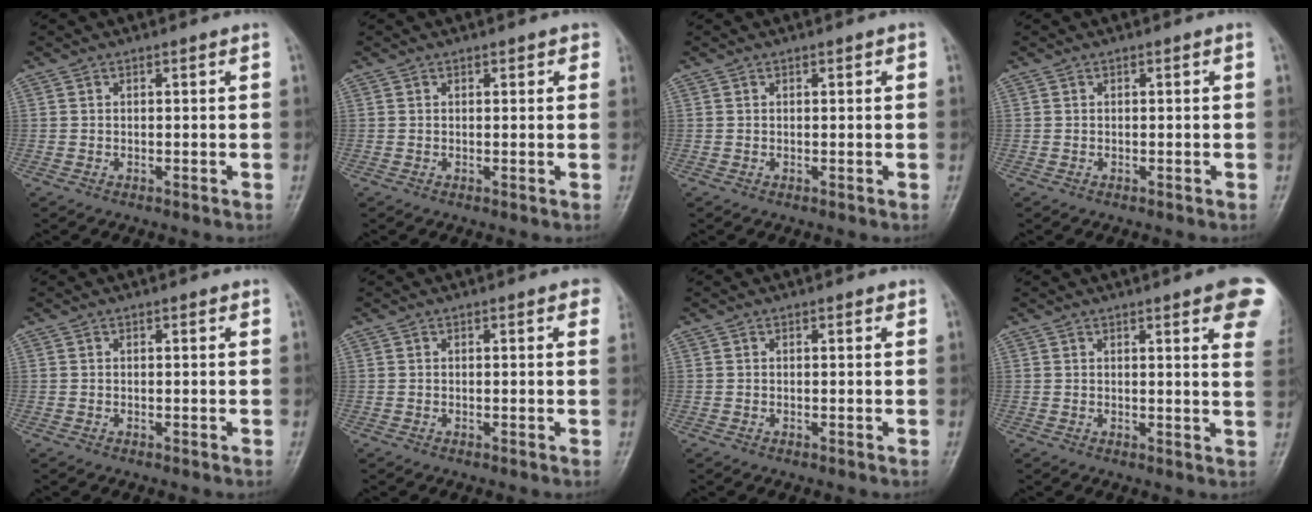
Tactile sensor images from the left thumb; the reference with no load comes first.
{"total": 1.6, "force": [1.0, 0.9, 0.9], "torque": [0.006, -0.001, 0.006]}
{"total": 0.7, "force": [0.4, 0.3, 0.5], "torque": [-0.001, 0.001, 0.002]}
{"total": 0.0}
{"total": 0.6, "force": [0.4, 0.3, 0.2], "torque": [-0.004, -0.002, 0.002]}
{"total": 2.8, "force": [1.7, 1.1, 1.9], "torque": [-0.005, 0.005, 0.012]}
{"total": 0.8, "force": [0.6, 0.4, 0.3], "torque": [-0.001, -0.003, 0.003]}
{"total": 11.2, "force": [6.3, 2.2, 9.0], "torque": [-0.085, -0.018, 0.062]}